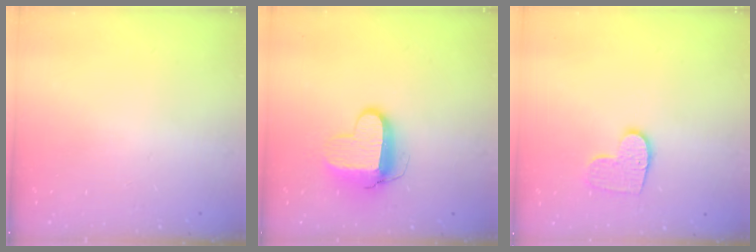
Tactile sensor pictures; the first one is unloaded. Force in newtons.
{"total": 11.1, "press": 11.0, "slide": 1.0}
{"total": 10.0, "press": 10.0, "slide": 0.6}